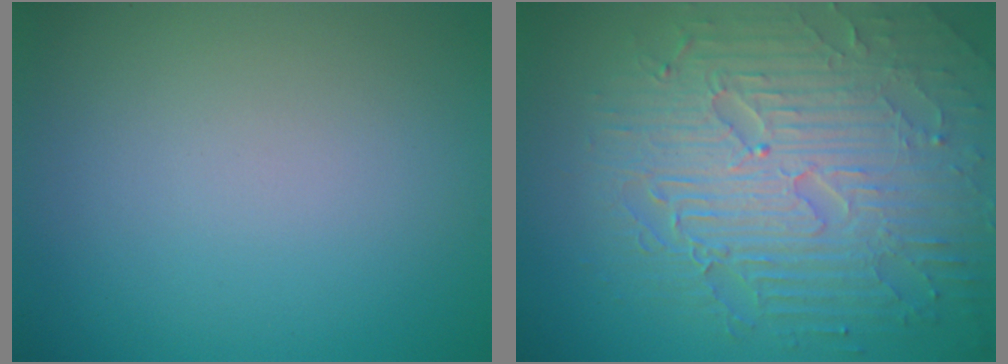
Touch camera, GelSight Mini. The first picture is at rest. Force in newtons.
{"total": 8.8, "press": 6.3, "slide": 6.1}